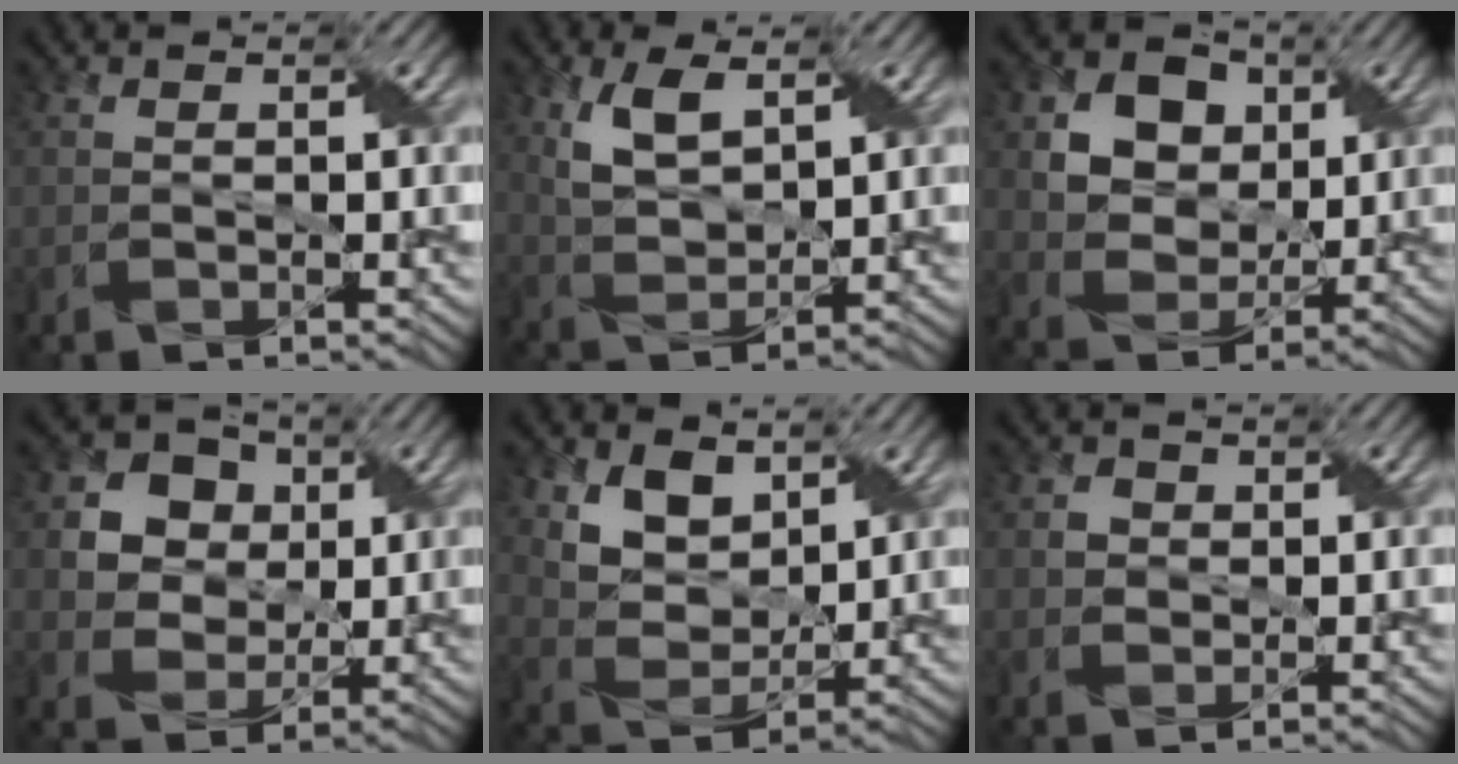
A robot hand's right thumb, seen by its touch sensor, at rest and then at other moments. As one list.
[{"total": 6.2, "force": [2.9, 3.1, 4.5], "torque": [-0.108, -0.002, 0.058]}, {"total": 9.4, "force": [3.6, 7.4, 4.6], "torque": [-0.137, 0.002, 0.071]}, {"total": 8.0, "force": [2.6, 6.7, 3.6], "torque": [-0.106, 0.005, 0.037]}, {"total": 7.0, "force": [3.6, 4.6, 3.8], "torque": [-0.097, -0.014, 0.059]}, {"total": 1.9, "force": [0.4, 1.7, 0.6], "torque": [-0.013, -0.001, 0.004]}]